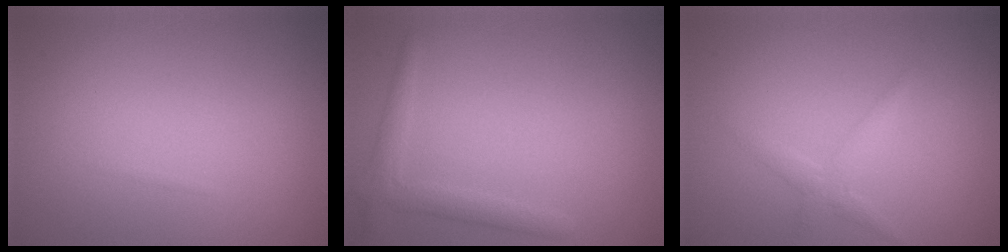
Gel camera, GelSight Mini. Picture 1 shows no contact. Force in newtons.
{"total": 2.0, "press": 2.0, "slide": 0.3}
{"total": 1.5, "press": 1.5, "slide": 0.1}